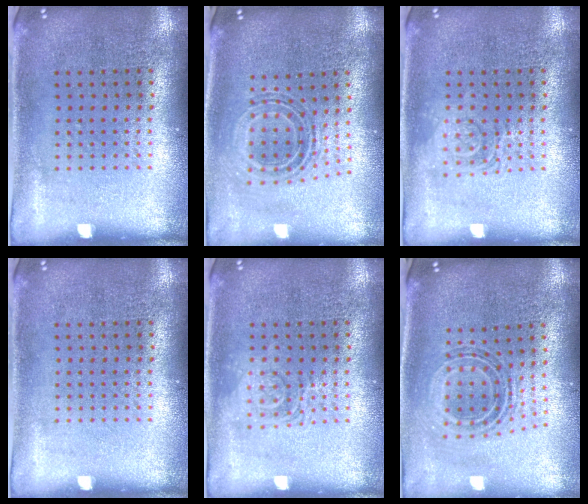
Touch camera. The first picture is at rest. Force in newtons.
{"total": 0.7, "press": 0.7, "slide": 0.3}
{"total": 2.2, "press": 2.1, "slide": 0.4}
{"total": 0.0}
{"total": 2.2, "press": 2.1, "slide": 0.4}
{"total": 0.9, "press": 0.8, "slide": 0.3}